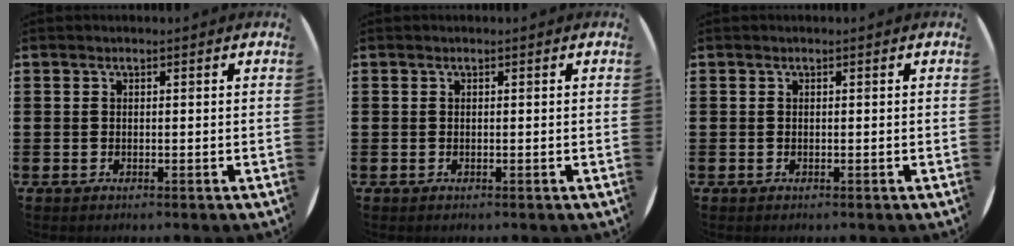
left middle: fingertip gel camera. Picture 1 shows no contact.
{"total": 0.0}
{"total": 0.0}